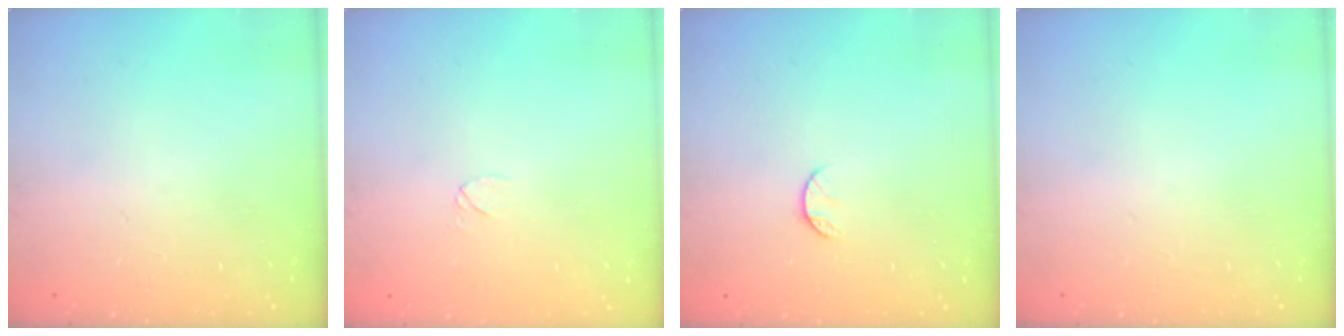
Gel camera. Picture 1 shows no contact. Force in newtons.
{"total": 3.4, "press": 3.4, "slide": 0.3}
{"total": 6.0, "press": 5.9, "slide": 0.6}
{"total": 0.0}